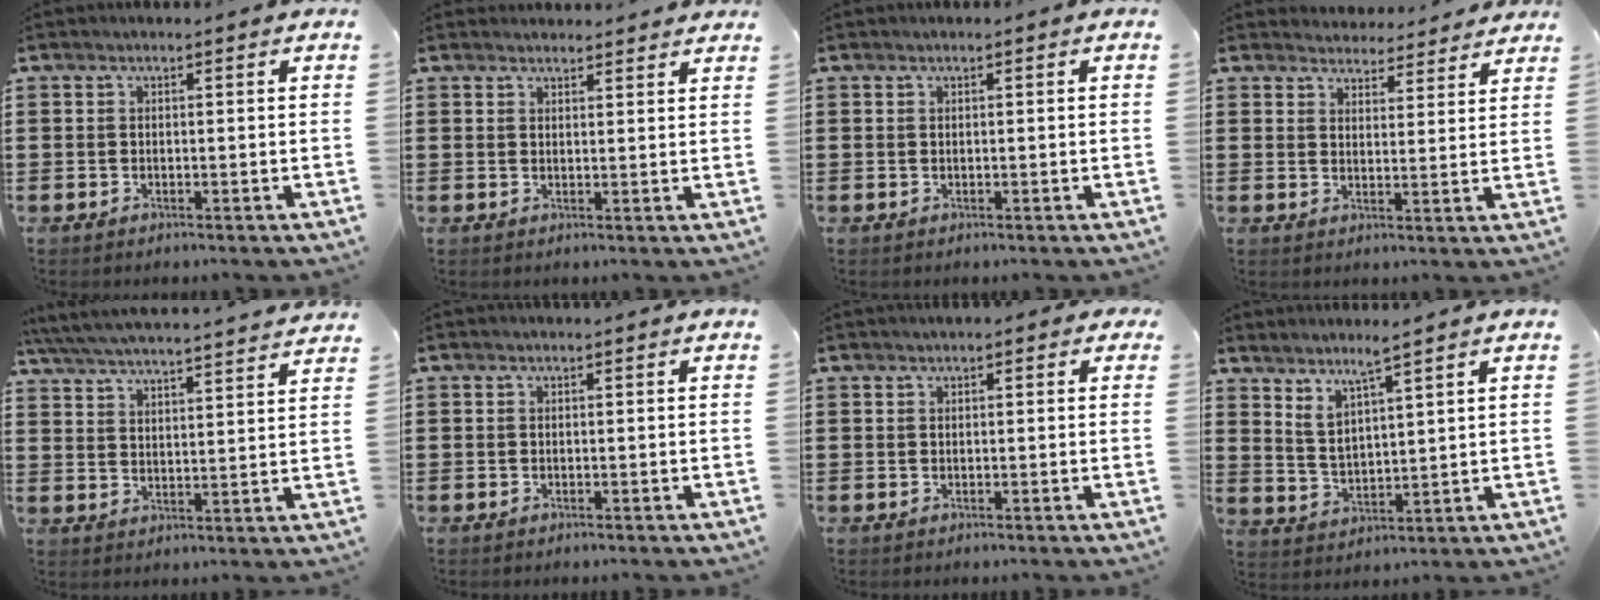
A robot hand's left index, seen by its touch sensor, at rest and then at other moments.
{"total": 1.8, "force": [1.8, 0.3, -0.1], "torque": [-0.002, -0.001, 0.035]}
{"total": 0.0}
{"total": 3.8, "force": [3.7, 0.7, -0.1], "torque": [-0.013, -0.017, 0.068]}
{"total": 5.4, "force": [5.3, -0.5, 1.0], "torque": [-0.044, -0.038, 0.089]}
{"total": 0.0}
{"total": 0.8, "force": [0.3, 0.5, 0.6], "torque": [-0.012, 0.006, 0.004]}
{"total": 4.0, "force": [3.4, -0.1, 2.2], "torque": [-0.053, -0.012, 0.057]}